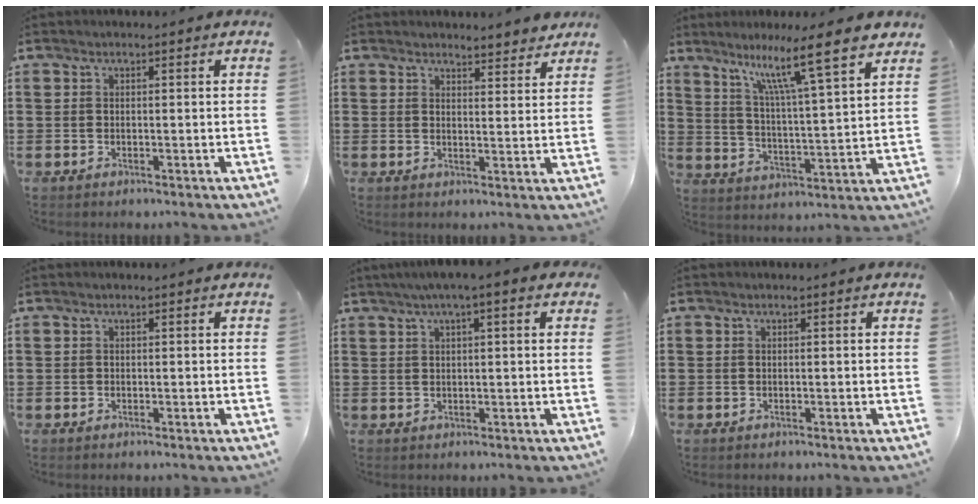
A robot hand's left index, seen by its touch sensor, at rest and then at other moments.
{"total": 3.5, "force": [3.4, 0.5, 0.4], "torque": [-0.010, -0.010, 0.064]}
{"total": 10.4, "force": [7.8, -0.1, 6.9], "torque": [-0.136, -0.049, 0.120]}
{"total": 0.0}
{"total": 3.4, "force": [1.7, 0.1, 2.9], "torque": [-0.059, 0.006, 0.030]}
{"total": 0.0}